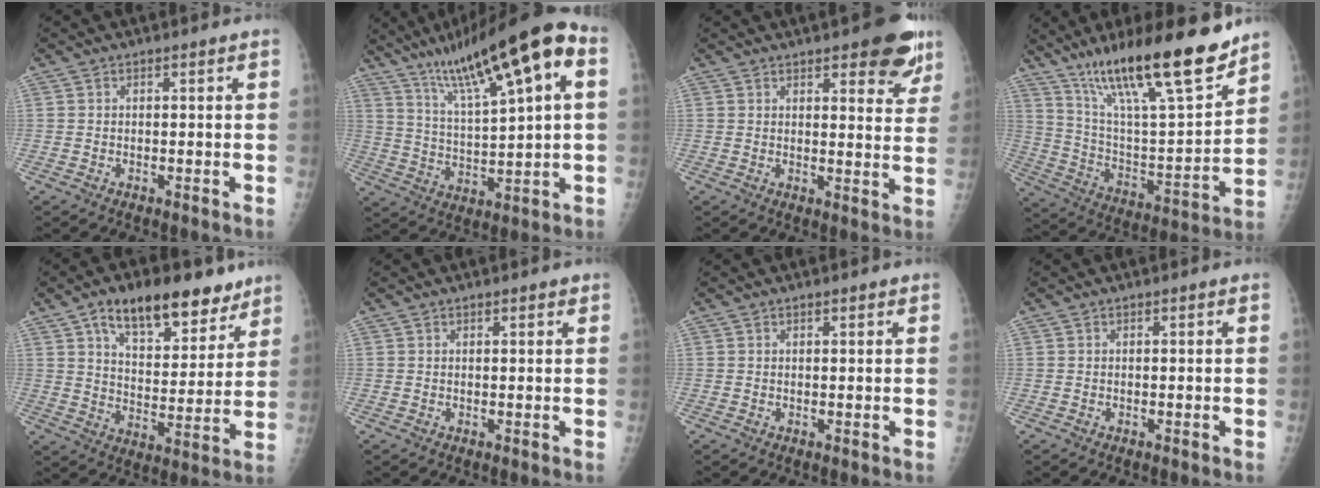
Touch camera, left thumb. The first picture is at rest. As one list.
[{"total": 18.6, "force": [8.8, 3.3, 16.1], "torque": [-0.252, -0.003, 0.153]}, {"total": 10.3, "force": [6.5, 3.6, 7.1], "torque": [-0.049, -0.031, 0.078]}, {"total": 24.6, "force": [17.2, 4.4, 16.9], "torque": [-0.262, -0.072, 0.299]}, {"total": 16.8, "force": [10.7, 8.1, 10.2], "torque": [-0.105, -0.046, 0.170]}, {"total": 1.1, "force": [0.8, 0.4, 0.7], "torque": [-0.008, -0.003, 0.010]}, {"total": 0.8, "force": [0.6, 0.3, 0.5], "torque": [-0.006, -0.002, 0.009]}, {"total": 0.0}]